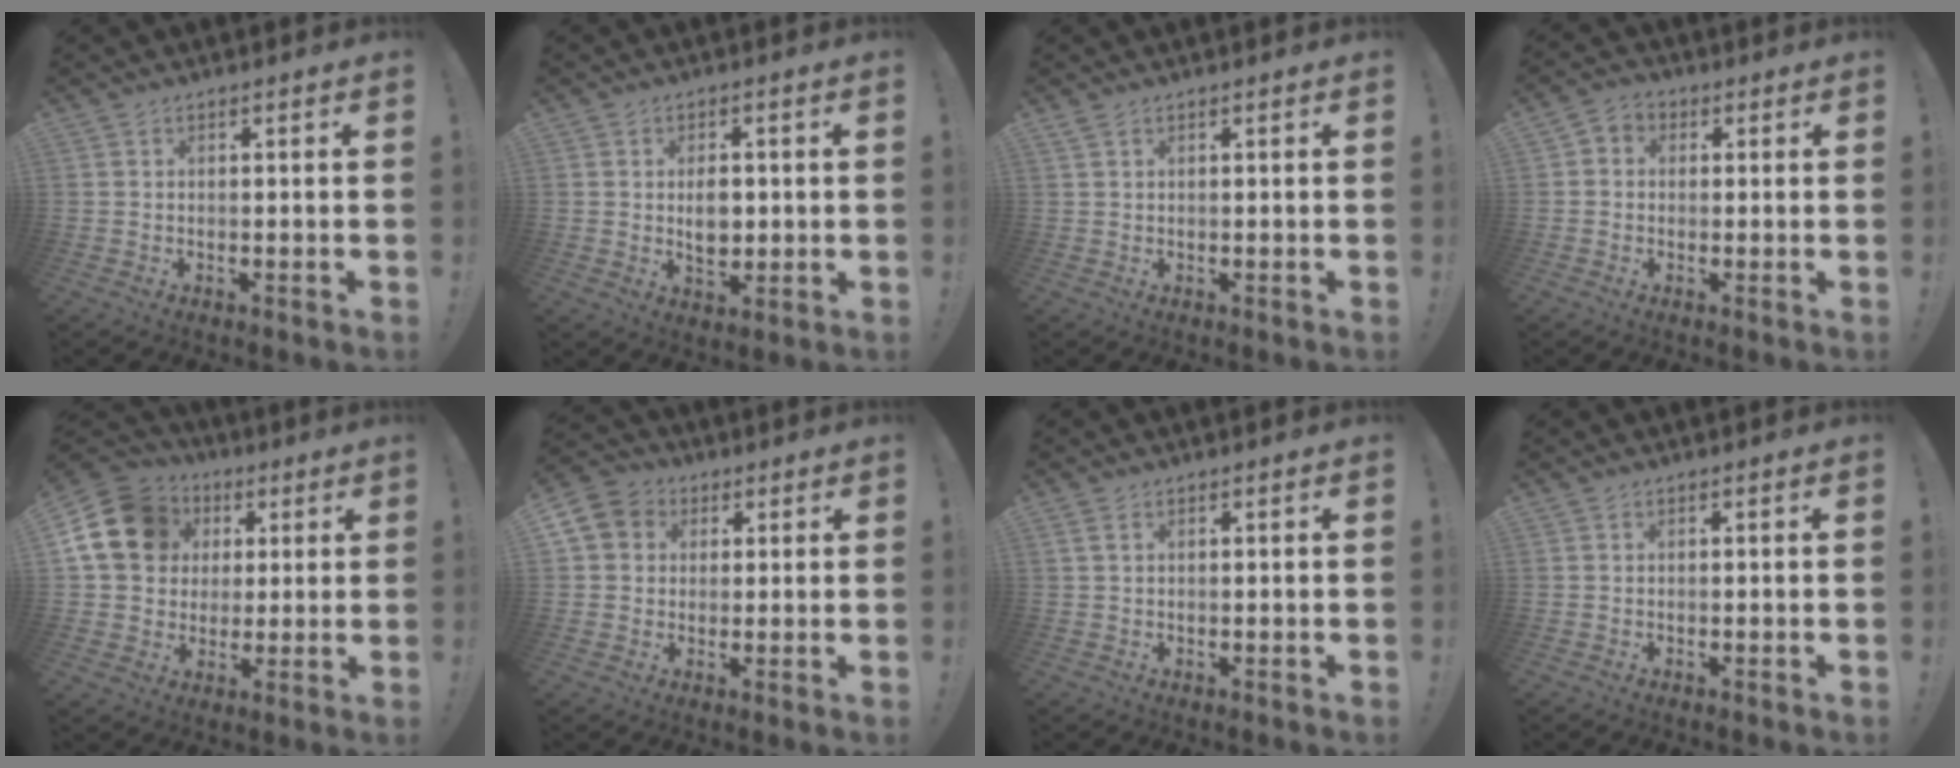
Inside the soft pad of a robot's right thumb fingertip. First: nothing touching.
{"total": 5.9, "force": [0.2, 4.4, 3.9], "torque": [-0.047, 0.000, 0.001]}
{"total": 1.1, "force": [0.7, 0.2, 0.8], "torque": [-0.018, 0.001, 0.014]}
{"total": 3.4, "force": [-0.4, 3.0, 1.6], "torque": [-0.029, 0.009, -0.005]}
{"total": 17.4, "force": [4.9, 14.5, 8.3], "torque": [-0.147, -0.013, 0.104]}
{"total": 7.0, "force": [1.6, 6.4, 2.3], "torque": [-0.040, 0.000, 0.032]}
{"total": 2.7, "force": [1.3, 0.9, 2.2], "torque": [-0.049, 0.004, 0.025]}
{"total": 0.0}